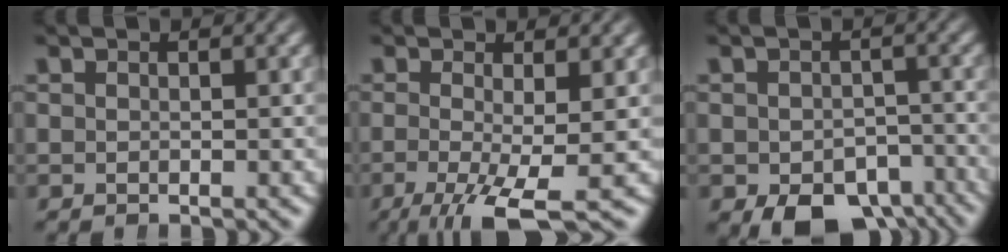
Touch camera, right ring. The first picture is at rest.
{"total": 4.9, "force": [-2.5, 1.3, 4.0], "torque": [-0.085, -0.038, -0.027]}
{"total": 7.4, "force": [-5.4, 3.8, 3.2], "torque": [-0.032, -0.034, -0.071]}